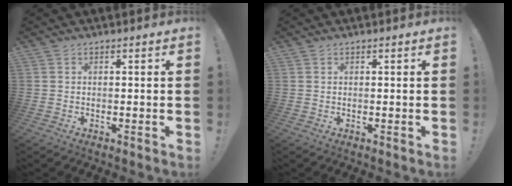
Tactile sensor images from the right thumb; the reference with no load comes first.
{"total": 0.0}